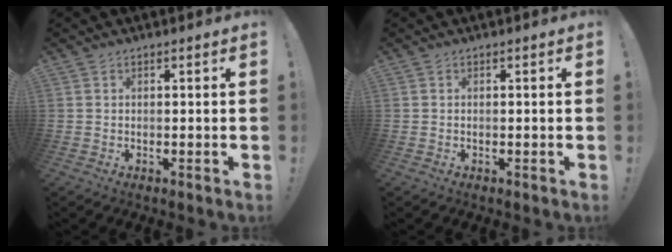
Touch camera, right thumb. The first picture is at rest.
{"total": 0.0}